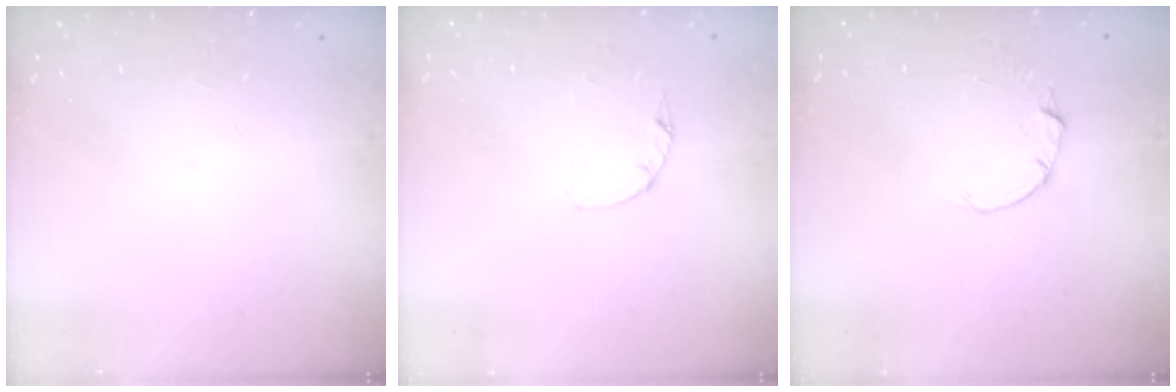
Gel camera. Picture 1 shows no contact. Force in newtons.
{"total": 1.2, "press": 1.1, "slide": 0.3}
{"total": 2.0, "press": 2.0, "slide": 0.3}